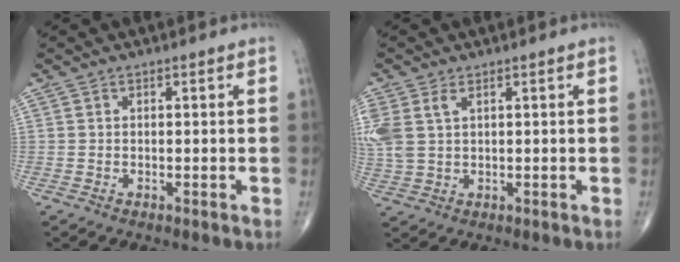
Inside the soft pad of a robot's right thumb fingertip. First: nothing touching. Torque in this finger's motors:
{"motor_torque": [0.11, 0.14, 0.73, 0.37, 0.22]}